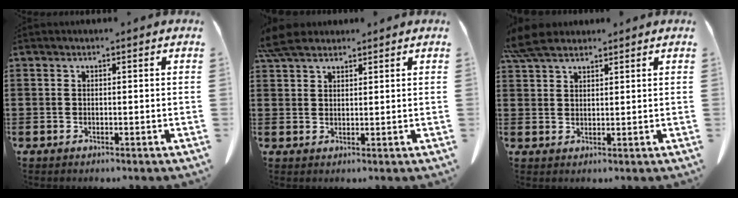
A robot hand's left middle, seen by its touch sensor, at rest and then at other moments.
{"total": 4.5, "force": [3.8, 1.5, 1.9], "torque": [-0.047, -0.001, 0.074]}
{"total": 5.1, "force": [4.3, 1.6, 2.3], "torque": [-0.057, -0.002, 0.083]}